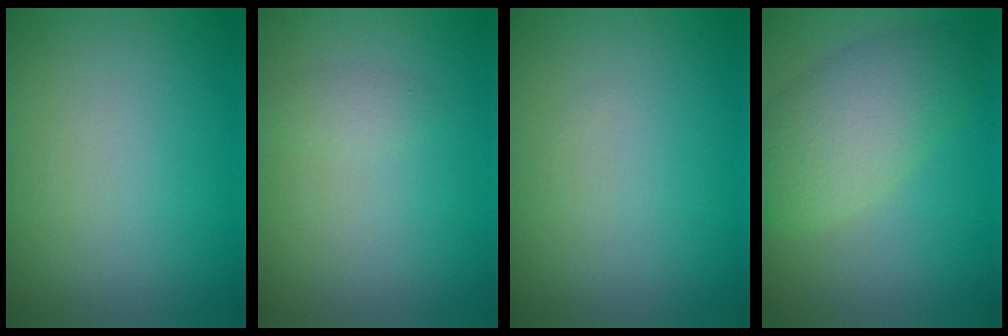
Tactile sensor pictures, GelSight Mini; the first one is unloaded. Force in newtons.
{"total": 1.0, "press": 1.0, "slide": 0.0}
{"total": 0.0}
{"total": 5.5, "press": 5.5, "slide": 0.3}